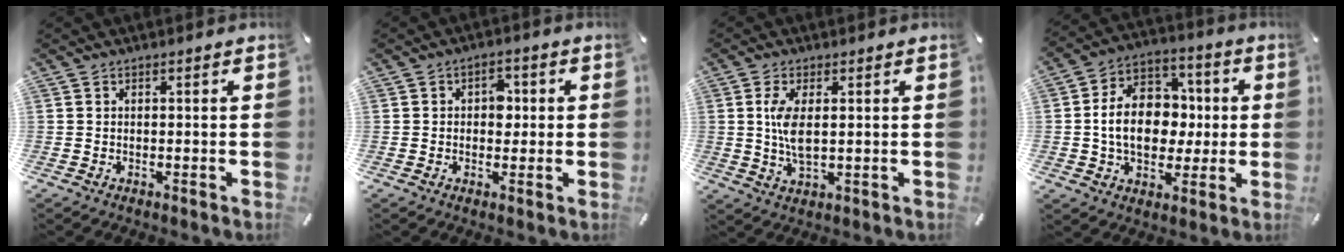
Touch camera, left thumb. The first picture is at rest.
{"total": 4.4, "force": [0.1, 3.2, 3.0], "torque": [-0.028, -0.001, -0.009]}
{"total": 6.6, "force": [0.9, 2.7, 5.9], "torque": [-0.136, -0.008, 0.007]}
{"total": 14.8, "force": [-0.7, 11.6, 9.2], "torque": [-0.170, 0.015, -0.009]}